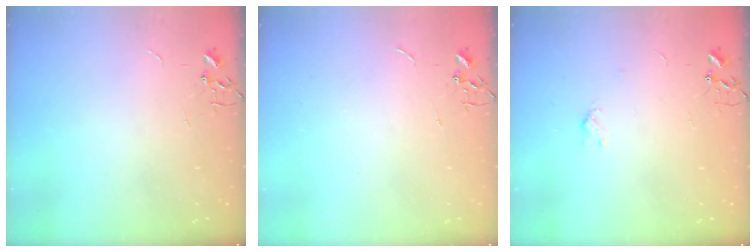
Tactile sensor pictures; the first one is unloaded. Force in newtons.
{"total": 0.0}
{"total": 3.2, "press": 3.1, "slide": 0.7}